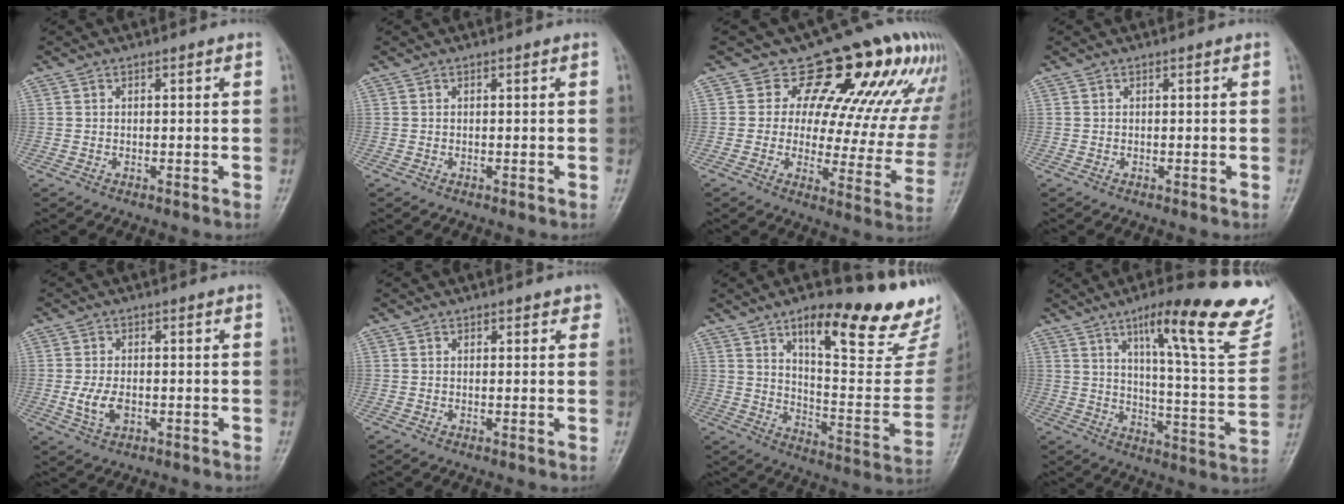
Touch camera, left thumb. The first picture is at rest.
{"total": 0.0}
{"total": 19.1, "force": [11.5, 10.0, 11.5], "torque": [-0.081, -0.047, 0.129]}
{"total": 0.0}
{"total": 4.7, "force": [-0.9, 2.9, 3.7], "torque": [-0.076, -0.002, -0.015]}
{"total": 2.0, "force": [1.3, 1.3, 0.9], "torque": [0.017, -0.003, 0.010]}
{"total": 25.8, "force": [17.7, 7.0, 17.3], "torque": [-0.196, -0.098, 0.253]}
{"total": 24.3, "force": [16.1, 4.5, 17.7], "torque": [-0.210, -0.068, 0.222]}